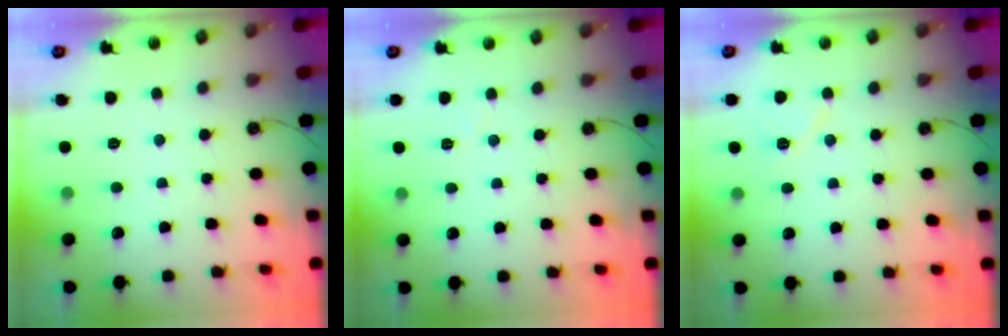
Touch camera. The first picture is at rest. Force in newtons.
{"total": 4.0, "press": 3.7, "slide": 1.3}
{"total": 7.2, "press": 6.9, "slide": 2.0}